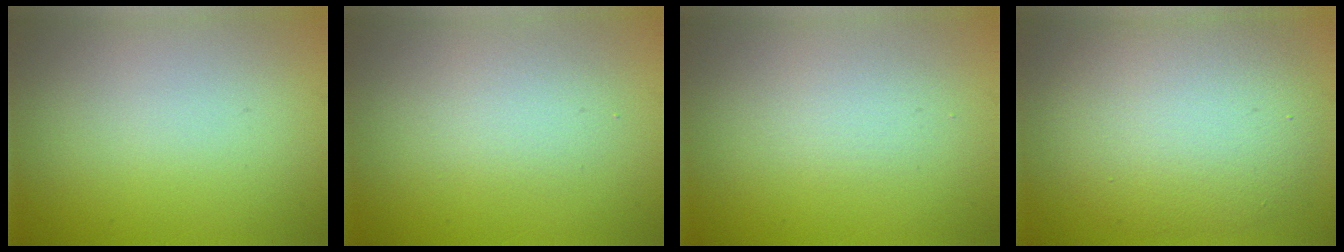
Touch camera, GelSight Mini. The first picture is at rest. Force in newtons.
{"total": 1.9, "press": 1.9, "slide": 0.1}
{"total": 1.4, "press": 1.4, "slide": 0.1}
{"total": 8.3, "press": 8.2, "slide": 1.0}